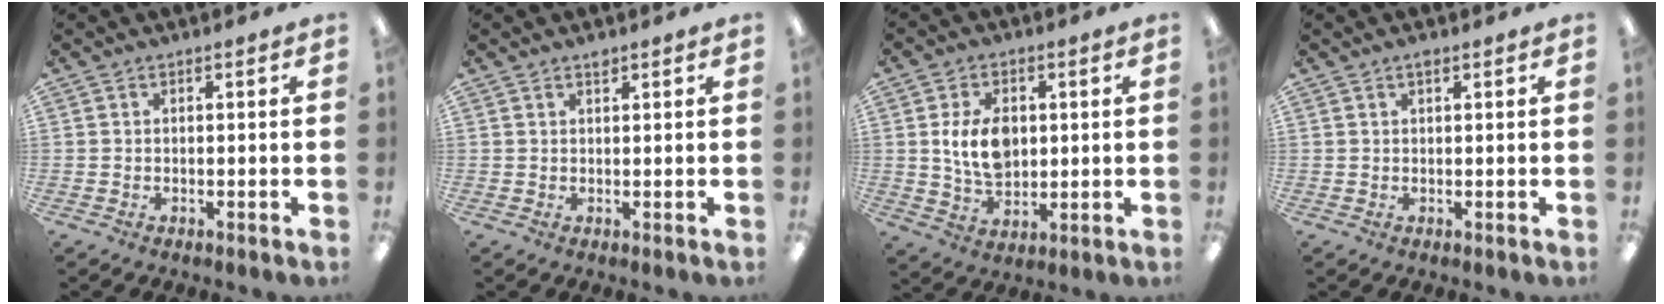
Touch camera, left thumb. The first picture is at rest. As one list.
[{"total": 1.4, "force": [1.2, 0.4, 0.5], "torque": [-0.005, -0.004, 0.020]}, {"total": 9.6, "force": [1.7, 6.6, 6.7], "torque": [-0.135, 0.004, 0.029]}, {"total": 1.4, "force": [1.1, 0.4, 0.7], "torque": [-0.010, -0.002, 0.018]}]